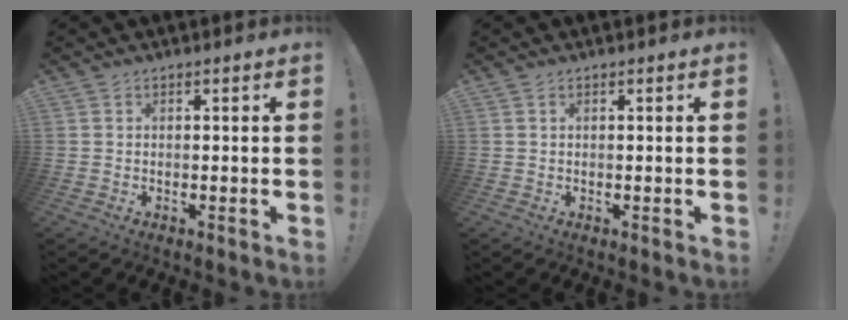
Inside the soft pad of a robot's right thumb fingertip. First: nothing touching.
{"total": 0.0}